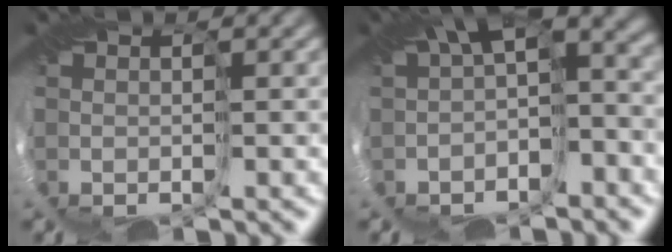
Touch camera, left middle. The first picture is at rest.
{"total": 8.4, "force": [0.6, 4.0, 7.4], "torque": [-0.109, 0.005, 0.005]}